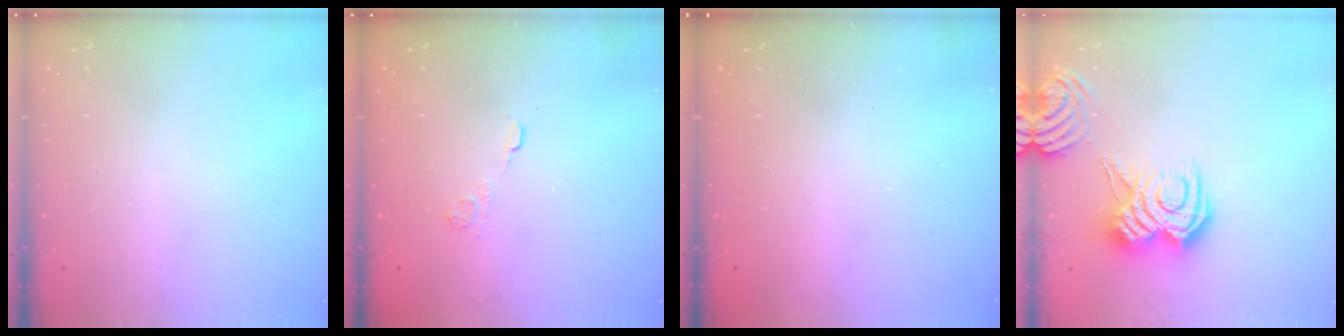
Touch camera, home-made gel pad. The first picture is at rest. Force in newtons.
{"total": 2.7, "press": 2.3, "slide": 1.4}
{"total": 2.4, "press": 2.2, "slide": 0.8}
{"total": 11.2, "press": 11.1, "slide": 0.8}